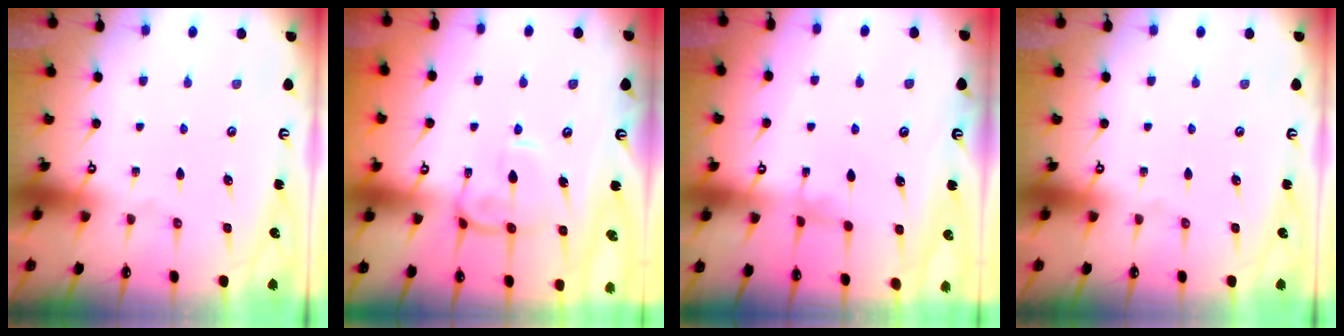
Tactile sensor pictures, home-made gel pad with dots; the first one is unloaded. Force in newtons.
{"total": 3.9, "press": 3.7, "slide": 1.0}
{"total": 3.4, "press": 3.4, "slide": 0.2}
{"total": 0.0}